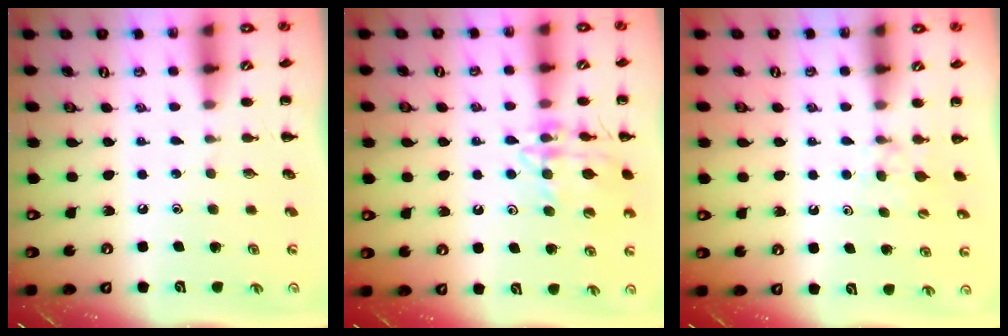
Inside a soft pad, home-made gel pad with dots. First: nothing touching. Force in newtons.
{"total": 14.8, "press": 14.7, "slide": 1.2}
{"total": 4.5, "press": 4.3, "slide": 1.4}